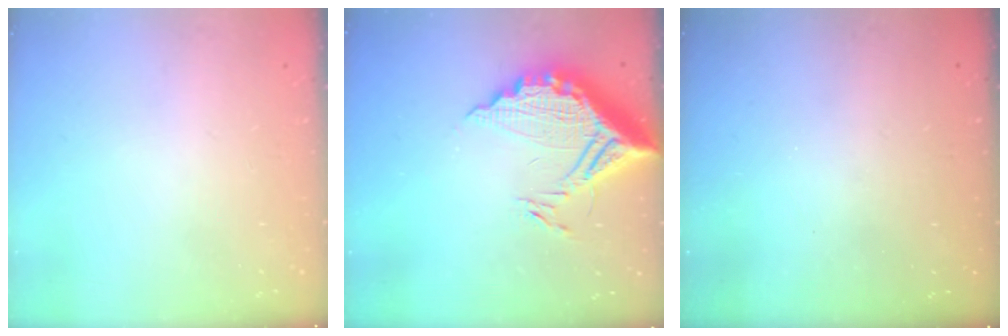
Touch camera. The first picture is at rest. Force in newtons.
{"total": 16.3, "press": 16.3, "slide": 1.3}
{"total": 3.0, "press": 2.9, "slide": 0.8}